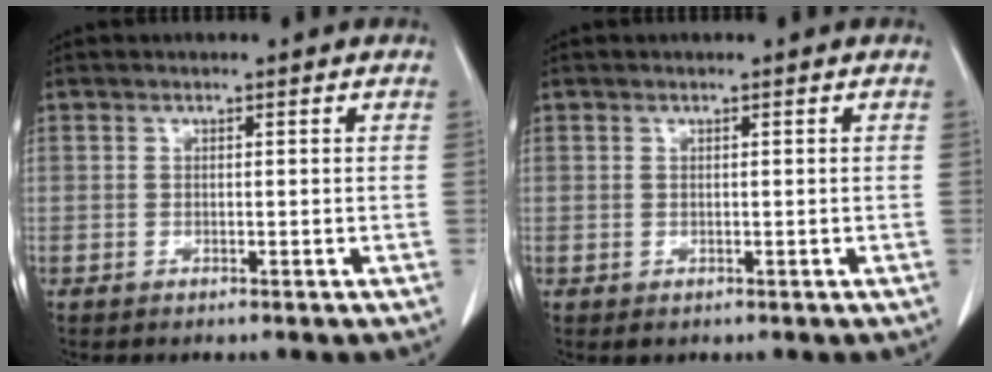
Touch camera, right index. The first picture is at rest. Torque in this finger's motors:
{"motor_torque": [-0.13, 0.10, -0.15, -0.05]}